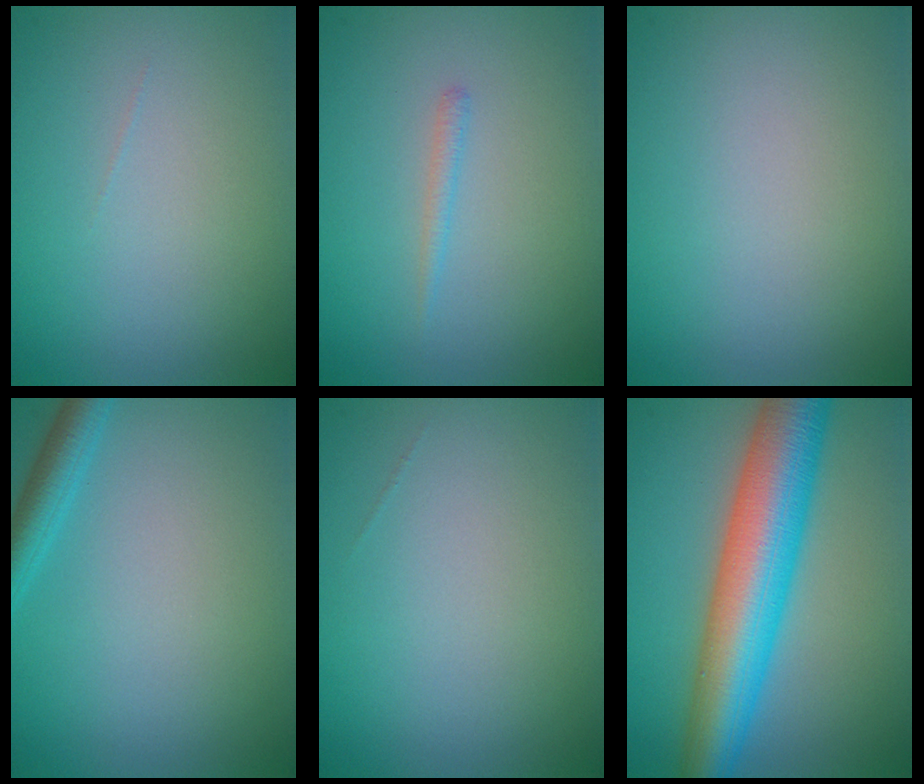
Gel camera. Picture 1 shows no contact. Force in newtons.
{"total": 0.8, "press": 0.8, "slide": 0.1}
{"total": 0.0}
{"total": 2.7, "press": 2.7, "slide": 0.2}
{"total": 0.0}
{"total": 10.5, "press": 10.5, "slide": 0.2}